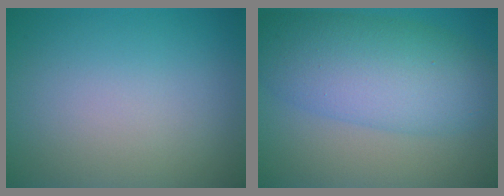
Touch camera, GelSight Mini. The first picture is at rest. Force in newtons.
{"total": 8.3, "press": 8.2, "slide": 0.3}